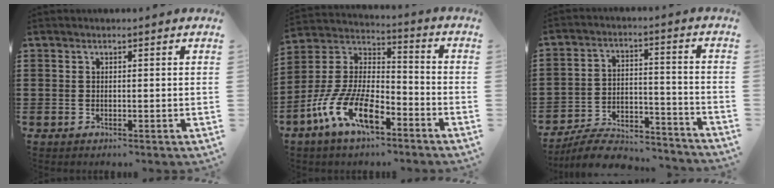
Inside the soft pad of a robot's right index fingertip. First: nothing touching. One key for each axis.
{"total": 12.5, "fx": -7.6, "fy": 4.8, "fz": 8.7, "tx": -0.202, "ty": 0.007, "tz": -0.151}
{"total": 7.5, "fx": -7.0, "fy": 1.4, "fz": 2.2, "tx": -0.040, "ty": 0.018, "tz": -0.136}